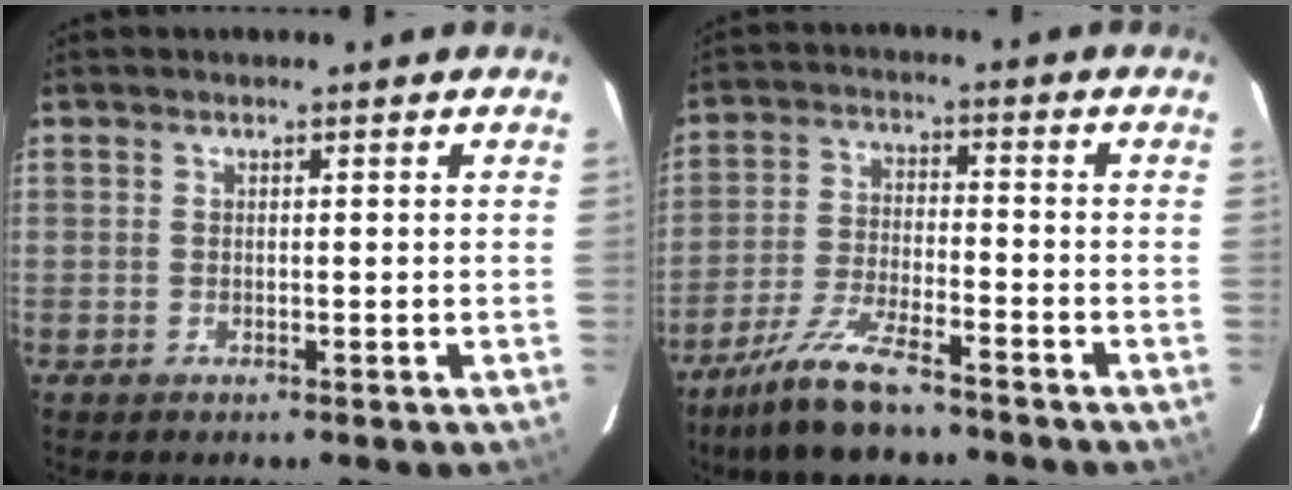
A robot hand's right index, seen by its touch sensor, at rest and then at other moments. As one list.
[{"total": 11.0, "force": [-8.8, 2.3, 6.1], "torque": [-0.134, -0.014, -0.164]}]